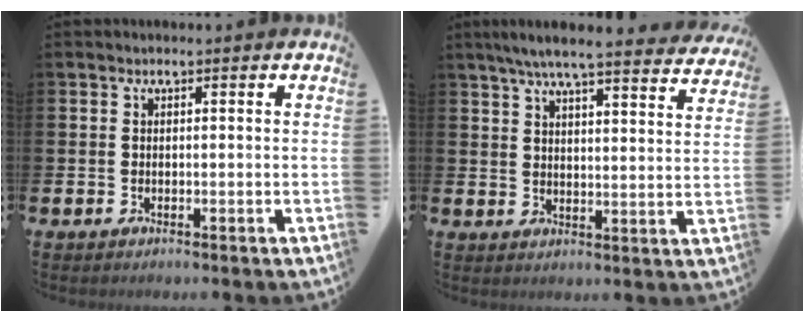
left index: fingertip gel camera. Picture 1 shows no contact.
{"total": 6.5, "force": [6.1, 0.2, 2.4], "torque": [-0.053, -0.036, 0.102]}